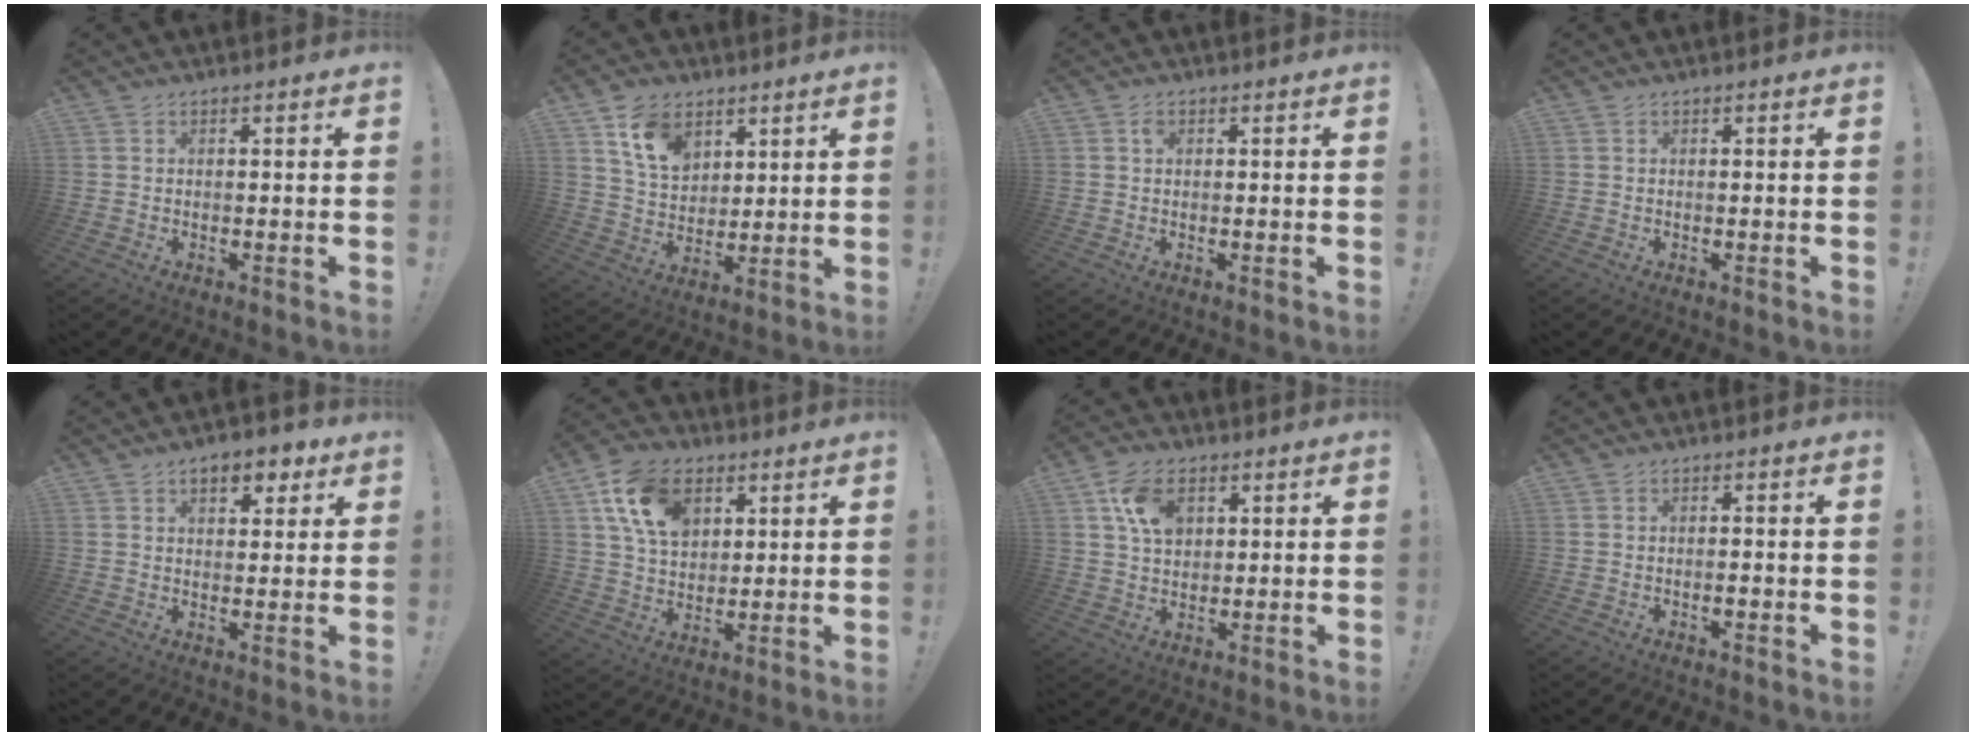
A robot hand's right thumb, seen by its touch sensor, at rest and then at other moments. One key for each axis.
{"total": 11.4, "fx": 6.6, "fy": 7.8, "fz": 5.1, "tx": -0.086, "ty": -0.028, "tz": 0.128}
{"total": 1.1, "fx": 0.4, "fy": 0.8, "fz": 0.6, "tx": -0.006, "ty": -0.001, "tz": 0.006}
{"total": 0.0}
{"total": 7.2, "fx": 3.9, "fy": 4.1, "fz": 4.4, "tx": -0.055, "ty": -0.007, "tz": 0.067}
{"total": 15.2, "fx": 6.3, "fy": 10.8, "fz": 8.7, "tx": -0.143, "ty": -0.010, "tz": 0.127}
{"total": 9.6, "fx": 3.8, "fy": 6.8, "fz": 5.6, "tx": -0.095, "ty": 0.003, "tz": 0.076}
{"total": 0.9, "fx": -0.4, "fy": 0.3, "fz": 0.6, "tx": -0.013, "ty": 0.002, "tz": -0.007}